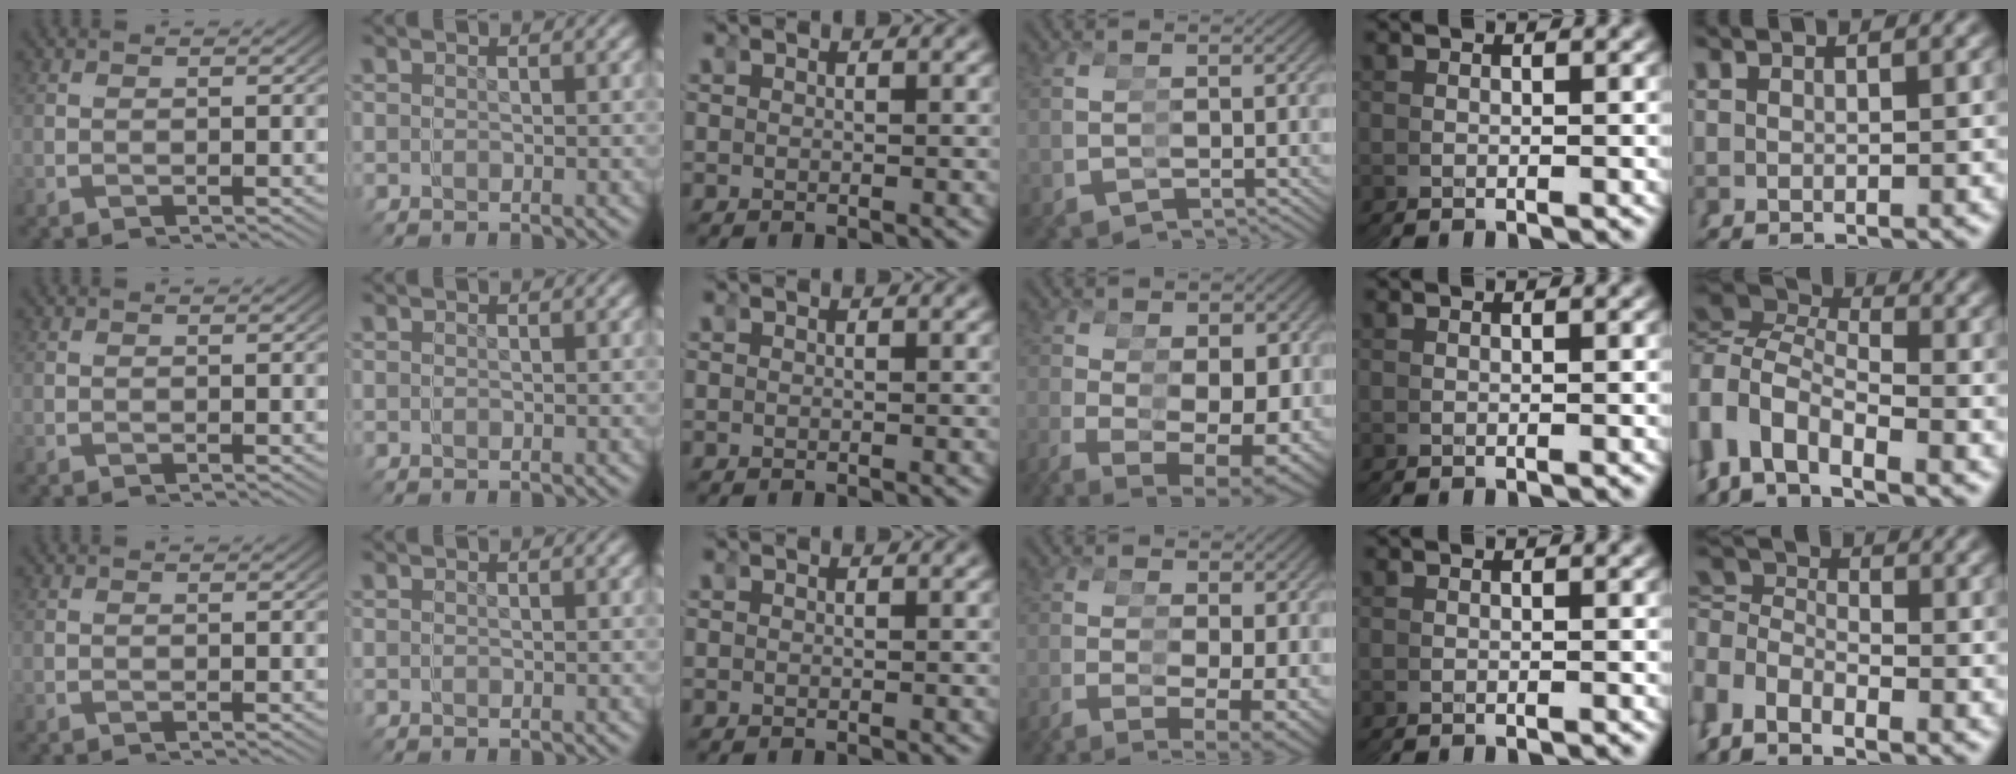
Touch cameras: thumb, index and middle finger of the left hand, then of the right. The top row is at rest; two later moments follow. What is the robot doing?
{"motion": "grasp_and_lifting", "object": "hoodie"}